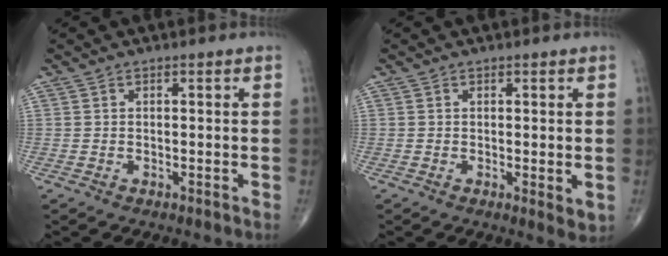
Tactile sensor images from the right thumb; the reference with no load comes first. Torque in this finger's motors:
{"motor_torque": [-0.21, 0.32, -0.12, -0.08, -0.03]}